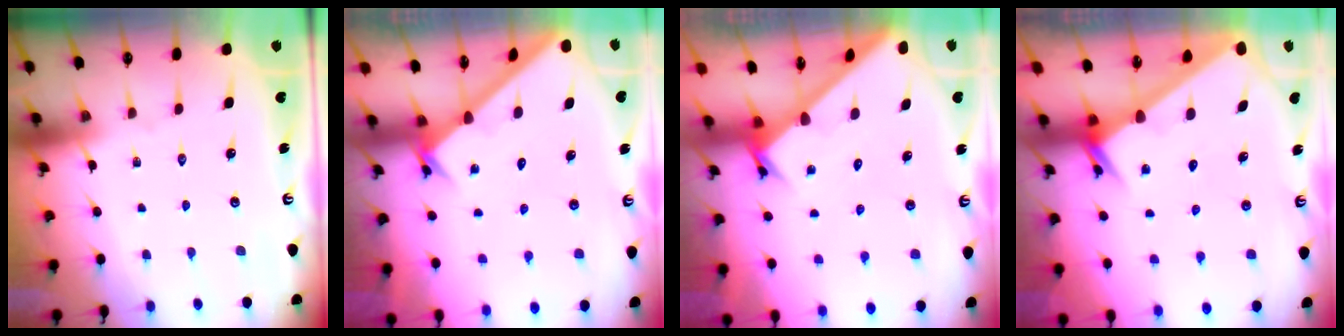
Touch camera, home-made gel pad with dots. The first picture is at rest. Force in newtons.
{"total": 2.0, "press": 2.0, "slide": 0.2}
{"total": 2.6, "press": 2.6, "slide": 0.2}
{"total": 2.5, "press": 2.5, "slide": 0.1}